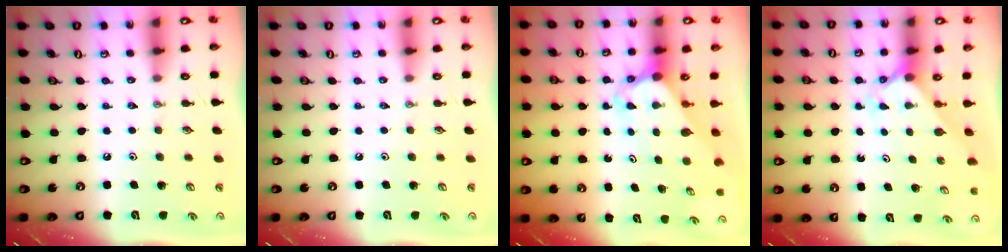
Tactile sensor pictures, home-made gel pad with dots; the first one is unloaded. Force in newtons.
{"total": 0.0}
{"total": 3.7, "press": 3.7, "slide": 0.3}
{"total": 1.9, "press": 1.9, "slide": 0.2}